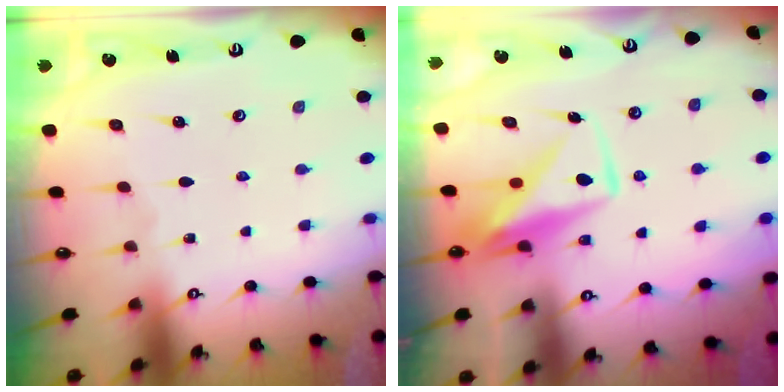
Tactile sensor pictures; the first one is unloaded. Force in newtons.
{"total": 10.8, "press": 10.8, "slide": 0.9}